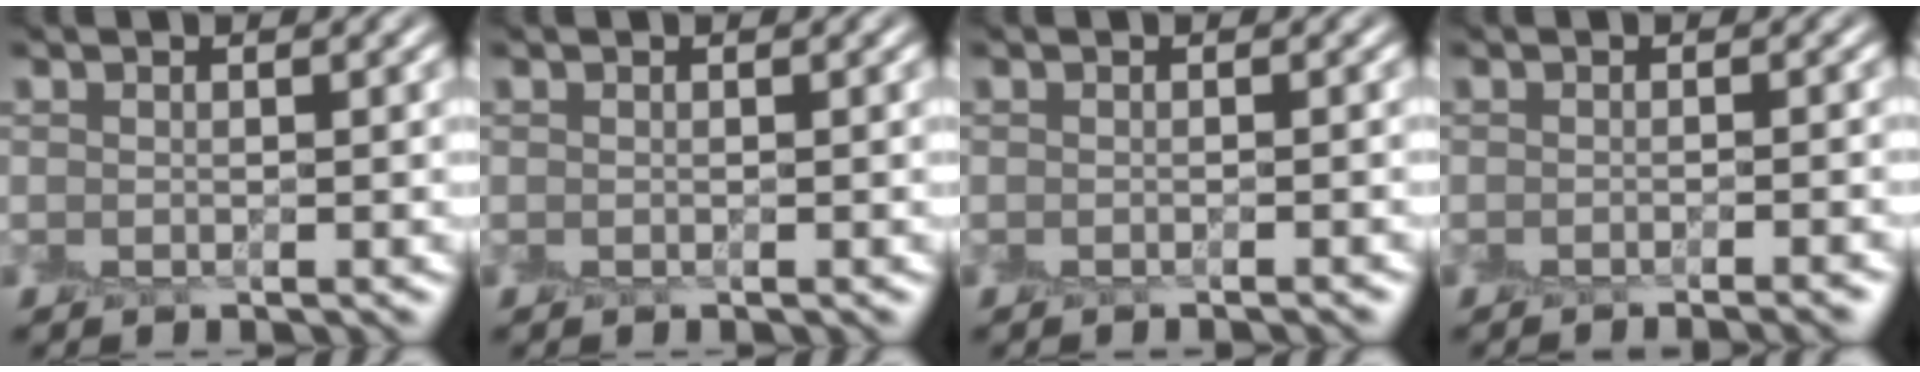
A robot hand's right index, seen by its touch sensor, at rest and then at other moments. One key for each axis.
{"total": 0.0}
{"total": 0.8, "fx": -0.7, "fy": -0.4, "fz": 0.0, "tx": 0.001, "ty": -0.007, "tz": -0.012}
{"total": 2.1, "fx": -1.8, "fy": 0.0, "fz": 1.2, "tx": -0.001, "ty": -0.005, "tz": -0.024}